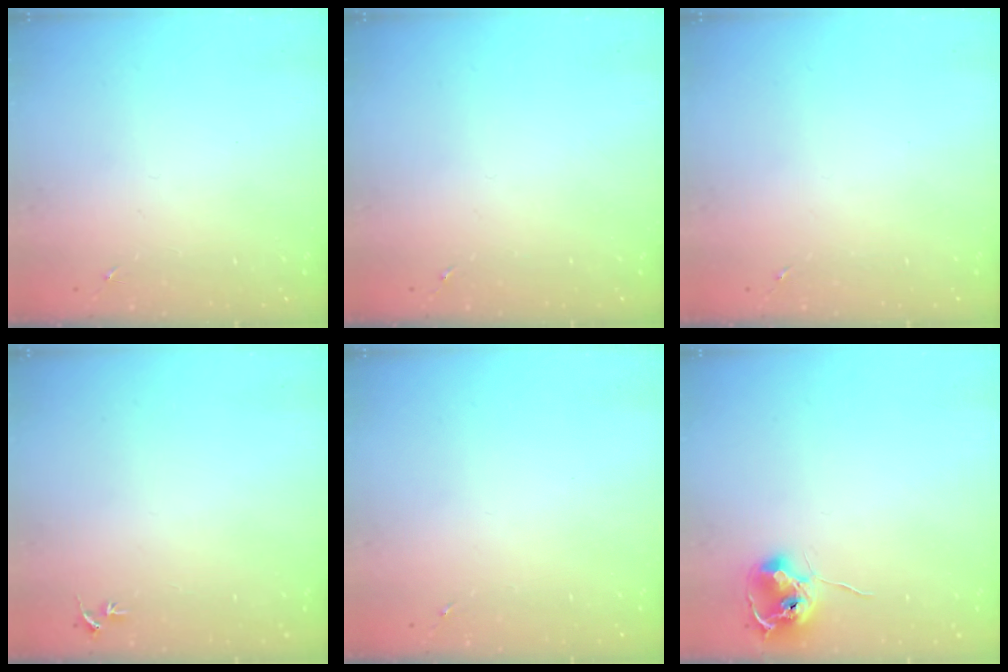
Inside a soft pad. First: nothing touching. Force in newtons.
{"total": 0.0}
{"total": 0.0}
{"total": 3.1, "press": 3.1, "slide": 0.4}
{"total": 0.0}
{"total": 9.1, "press": 9.1, "slide": 0.6}